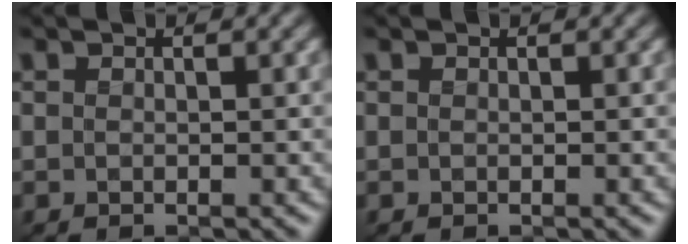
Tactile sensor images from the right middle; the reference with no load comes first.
{"total": 0.0}